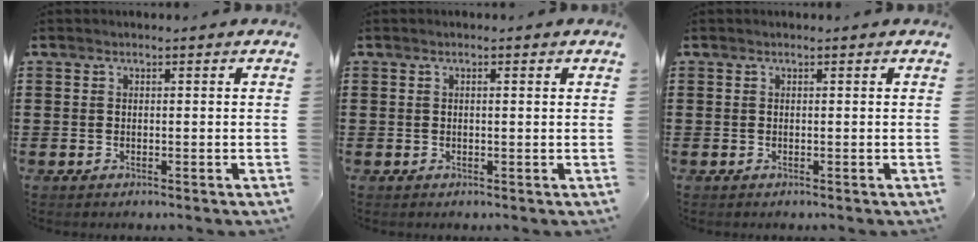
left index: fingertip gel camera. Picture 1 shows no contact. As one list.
[{"total": 0.8, "force": [0.2, 0.0, 0.7], "torque": [-0.013, -0.001, 0.004]}, {"total": 0.0}]